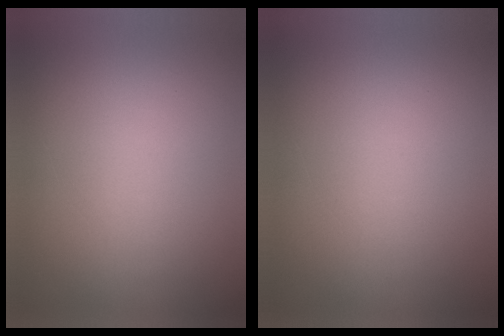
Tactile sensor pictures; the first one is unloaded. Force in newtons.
{"total": 0.0}